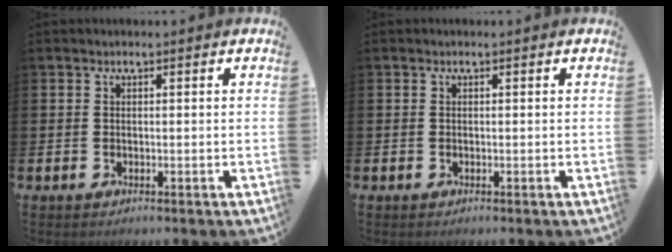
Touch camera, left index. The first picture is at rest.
{"total": 0.0}